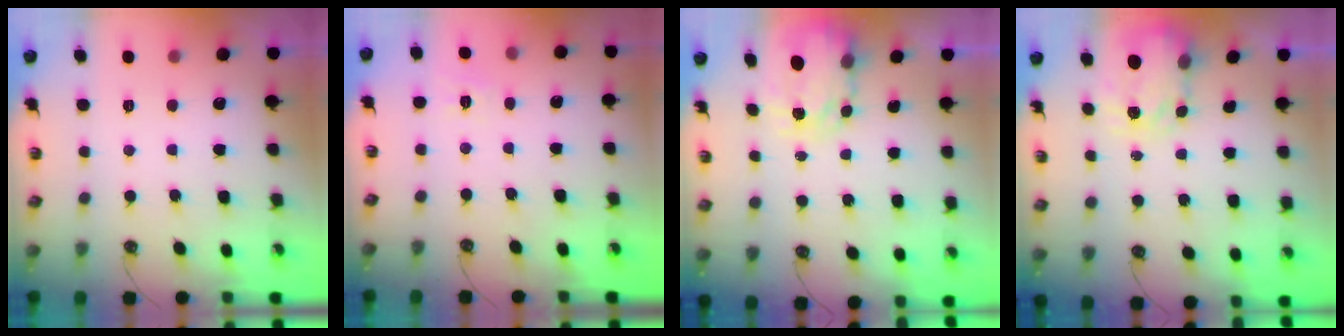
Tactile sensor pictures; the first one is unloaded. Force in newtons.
{"total": 2.8, "press": 2.8, "slide": 0.5}
{"total": 4.3, "press": 4.3, "slide": 0.3}
{"total": 3.7, "press": 3.7, "slide": 0.6}